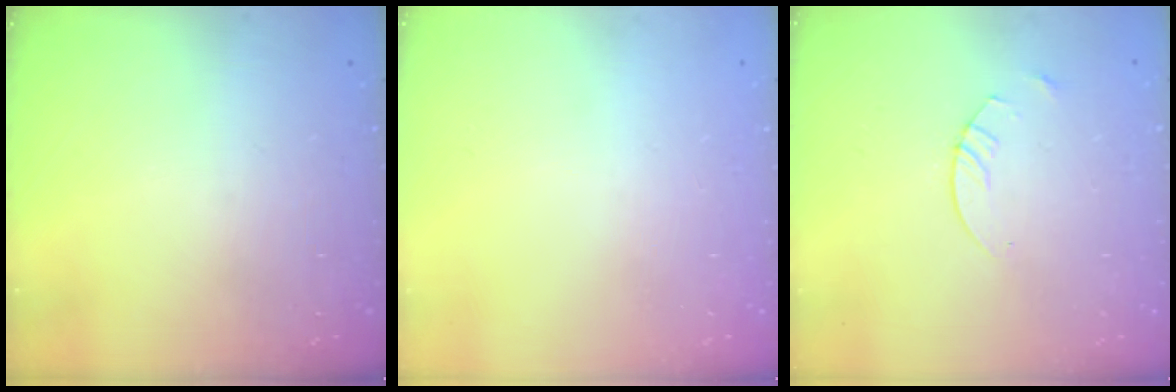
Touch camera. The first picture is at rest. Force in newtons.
{"total": 0.0}
{"total": 2.4, "press": 2.4, "slide": 0.1}